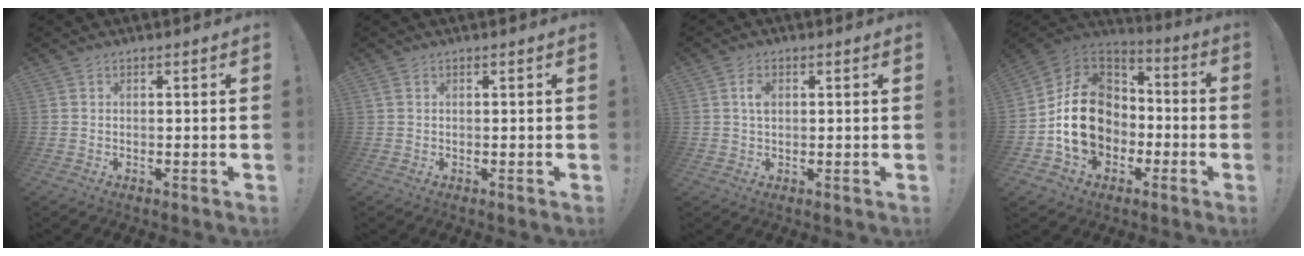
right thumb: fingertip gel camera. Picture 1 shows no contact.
{"total": 0.5, "force": [0.2, 0.3, 0.3], "torque": [-0.015, 0.005, 0.005]}
{"total": 3.4, "force": [0.8, 2.2, 2.6], "torque": [-0.042, 0.003, 0.010]}
{"total": 20.0, "force": [-2.9, 15.9, 11.7], "torque": [-0.201, 0.032, -0.033]}